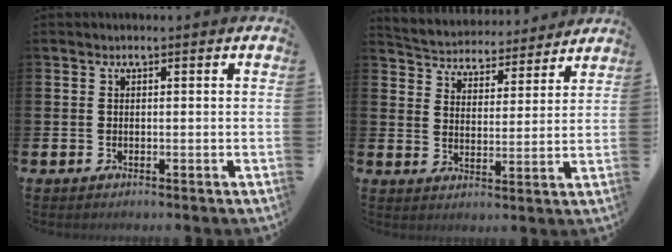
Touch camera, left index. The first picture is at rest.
{"total": 4.7, "force": [4.5, 1.3, -0.1], "torque": [-0.022, -0.040, 0.075]}